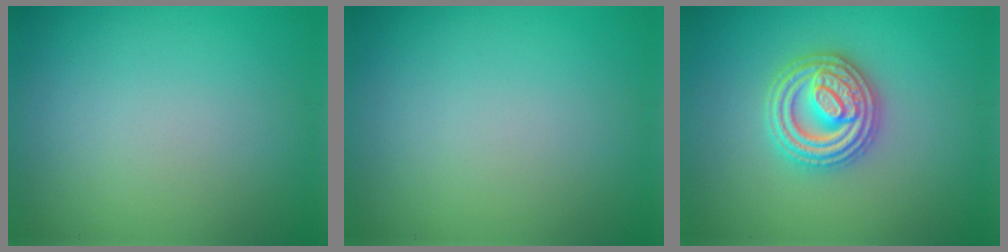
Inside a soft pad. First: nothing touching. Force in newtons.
{"total": 0.0}
{"total": 4.9, "press": 4.8, "slide": 0.7}